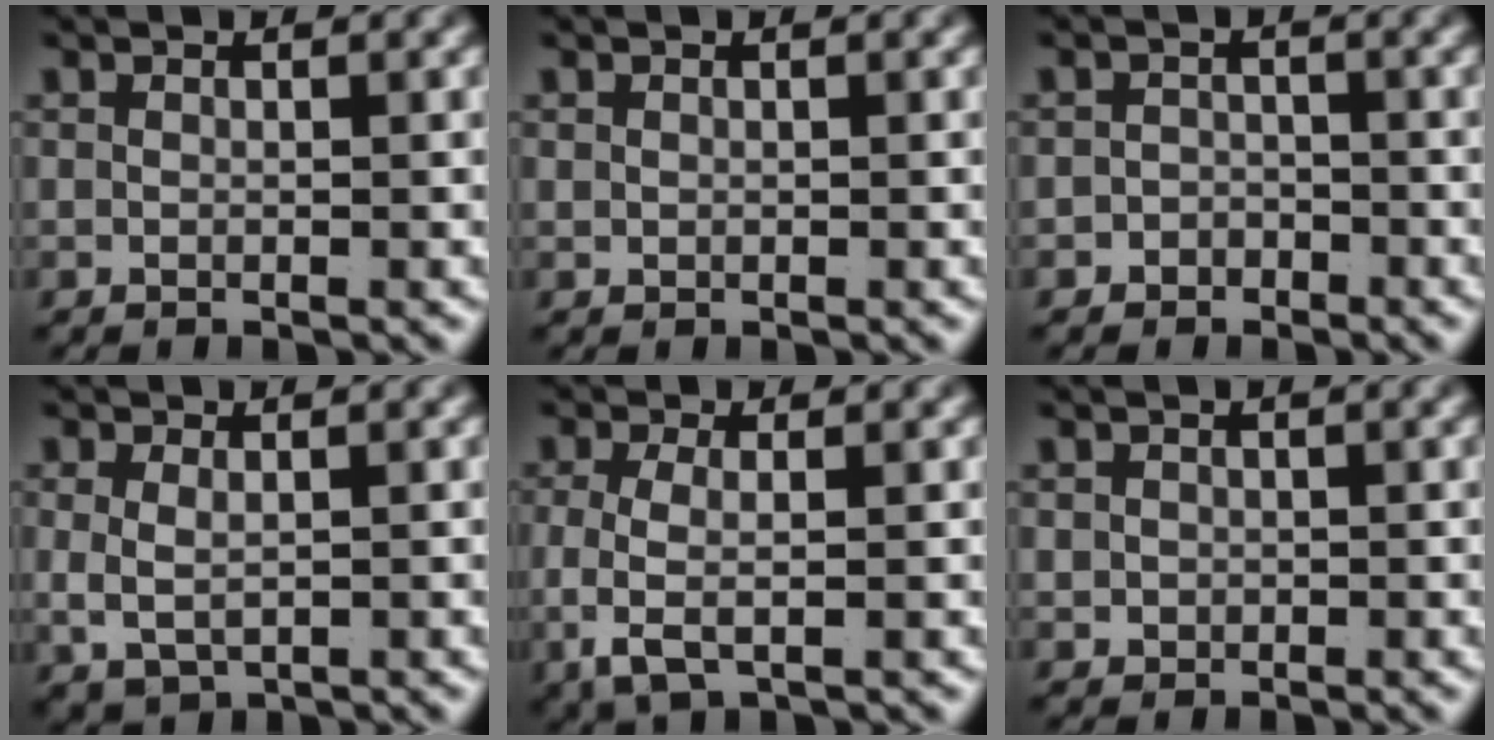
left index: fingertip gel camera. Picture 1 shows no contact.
{"total": 0.0}
{"total": 2.4, "force": [-1.9, 1.3, -0.3], "torque": [0.009, -0.012, -0.031]}
{"total": 2.6, "force": [0.1, 1.7, 2.0], "torque": [-0.048, -0.016, 0.021]}
{"total": 3.6, "force": [-0.5, 1.6, 3.2], "torque": [-0.086, -0.020, 0.006]}
{"total": 1.4, "force": [-0.2, 1.3, 0.5], "torque": [-0.020, -0.012, 0.005]}